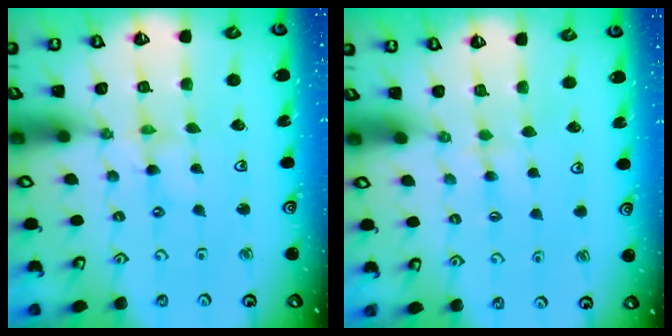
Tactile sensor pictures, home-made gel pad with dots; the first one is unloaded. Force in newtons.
{"total": 3.3, "press": 3.3, "slide": 0.5}